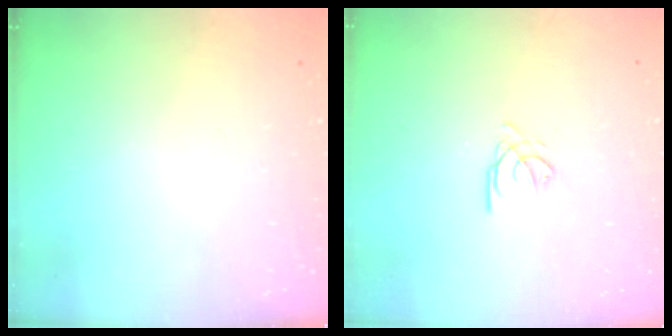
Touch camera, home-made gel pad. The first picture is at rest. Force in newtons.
{"total": 2.6, "press": 2.6, "slide": 0.1}